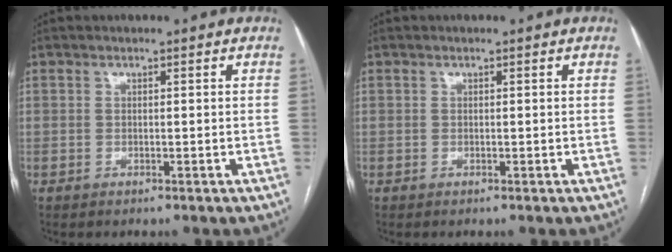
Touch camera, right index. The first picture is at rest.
{"total": 0.0}